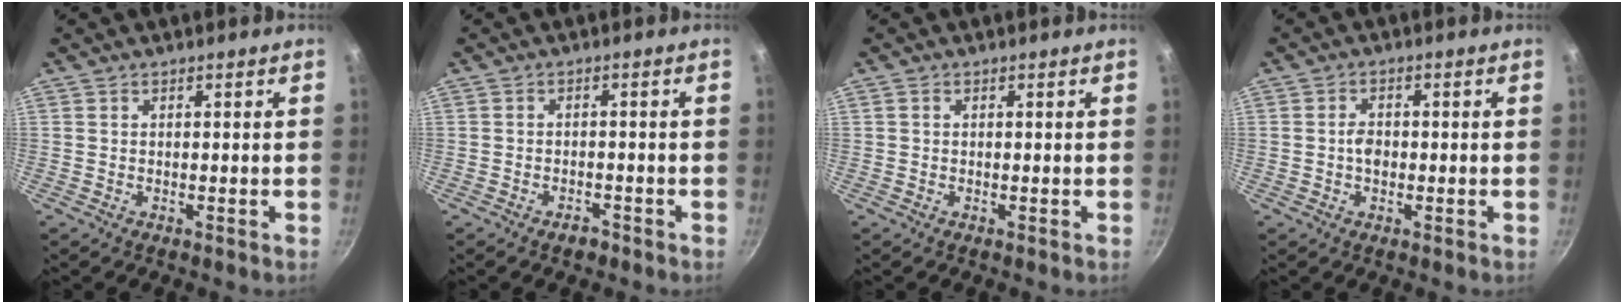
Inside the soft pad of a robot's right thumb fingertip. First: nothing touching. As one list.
[{"total": 2.2, "force": [-1.5, 1.2, 1.0], "torque": [-0.013, 0.015, -0.021]}, {"total": 0.6, "force": [0.1, 0.5, 0.3], "torque": [-0.003, 0.004, 0.001]}, {"total": 2.8, "force": [-0.3, 2.0, 1.9], "torque": [-0.022, 0.010, -0.006]}]